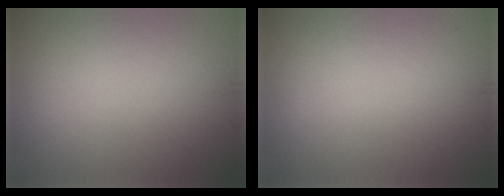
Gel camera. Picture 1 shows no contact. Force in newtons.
{"total": 0.0}